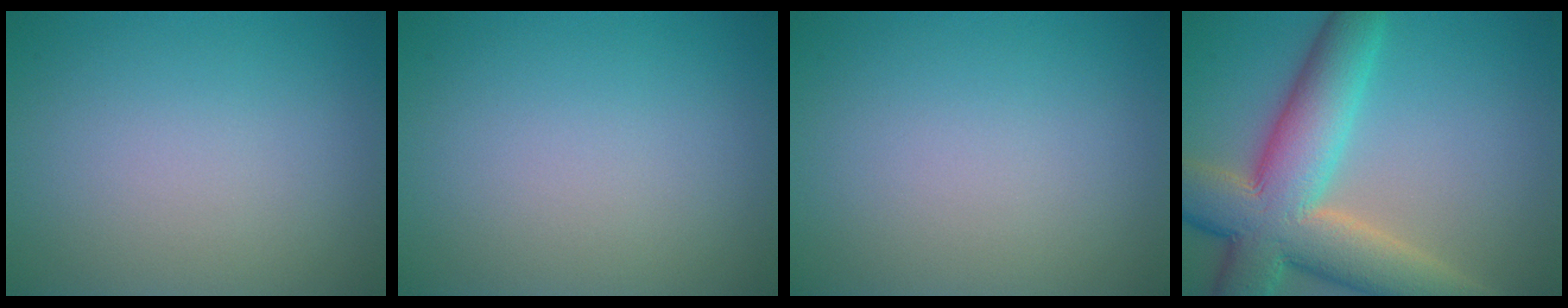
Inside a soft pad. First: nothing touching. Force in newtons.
{"total": 0.0}
{"total": 0.0}
{"total": 11.5, "press": 11.5, "slide": 0.7}